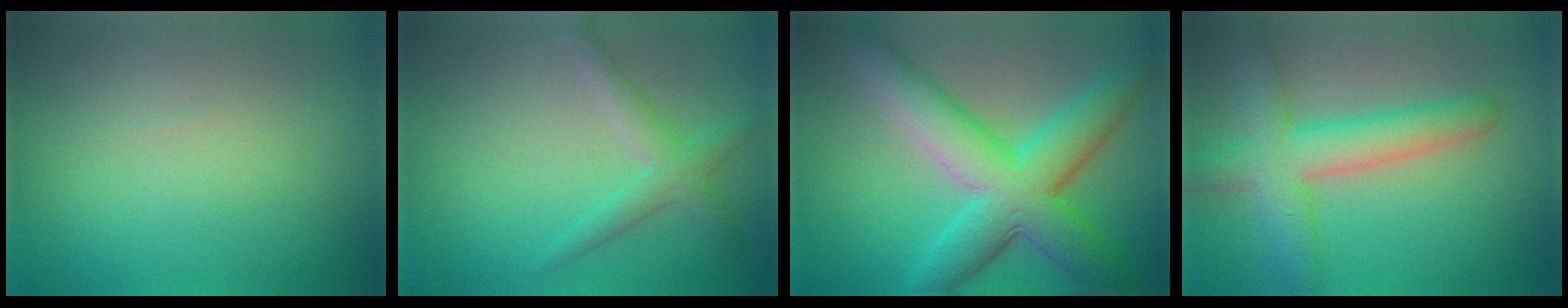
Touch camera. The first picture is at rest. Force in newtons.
{"total": 2.6, "press": 2.6, "slide": 0.1}
{"total": 9.3, "press": 9.3, "slide": 0.3}
{"total": 6.2, "press": 6.2, "slide": 0.3}